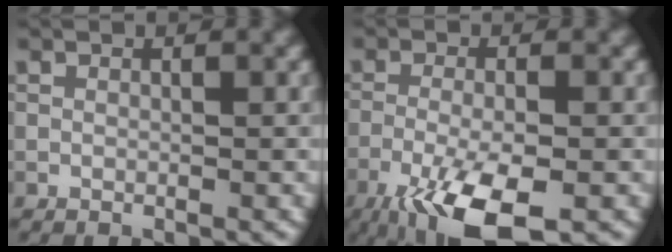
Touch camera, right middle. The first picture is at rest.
{"total": 8.6, "force": [-4.9, 2.6, 6.6], "torque": [-0.140, -0.021, -0.090]}